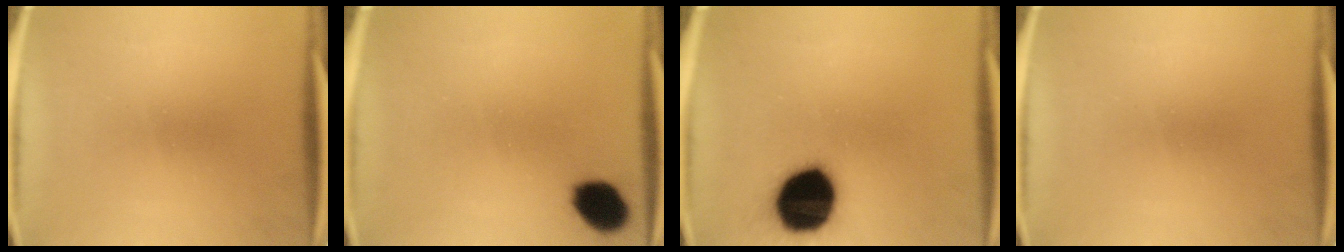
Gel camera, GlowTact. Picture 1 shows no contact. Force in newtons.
{"total": 8.3}
{"total": 19.6}
{"total": 0.0}